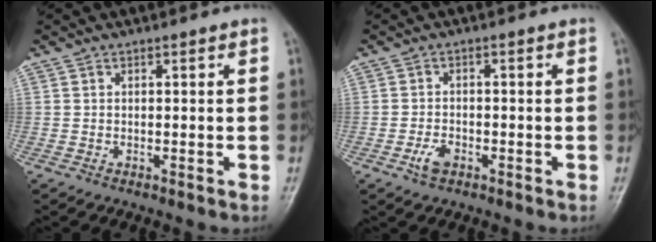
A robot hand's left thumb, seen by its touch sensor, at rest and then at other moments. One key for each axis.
{"total": 3.1, "fx": -1.6, "fy": 1.8, "fz": 1.9, "tx": -0.036, "ty": 0.007, "tz": -0.029}